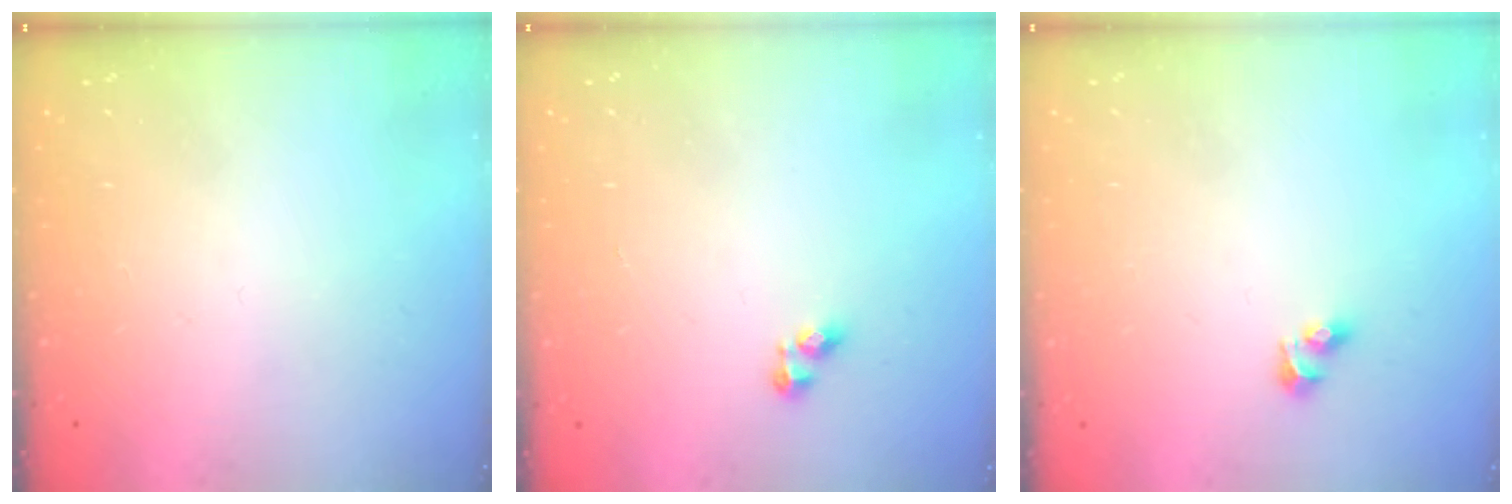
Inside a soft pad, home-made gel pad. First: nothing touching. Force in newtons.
{"total": 2.8, "press": 2.8, "slide": 0.3}
{"total": 4.5, "press": 4.0, "slide": 2.0}